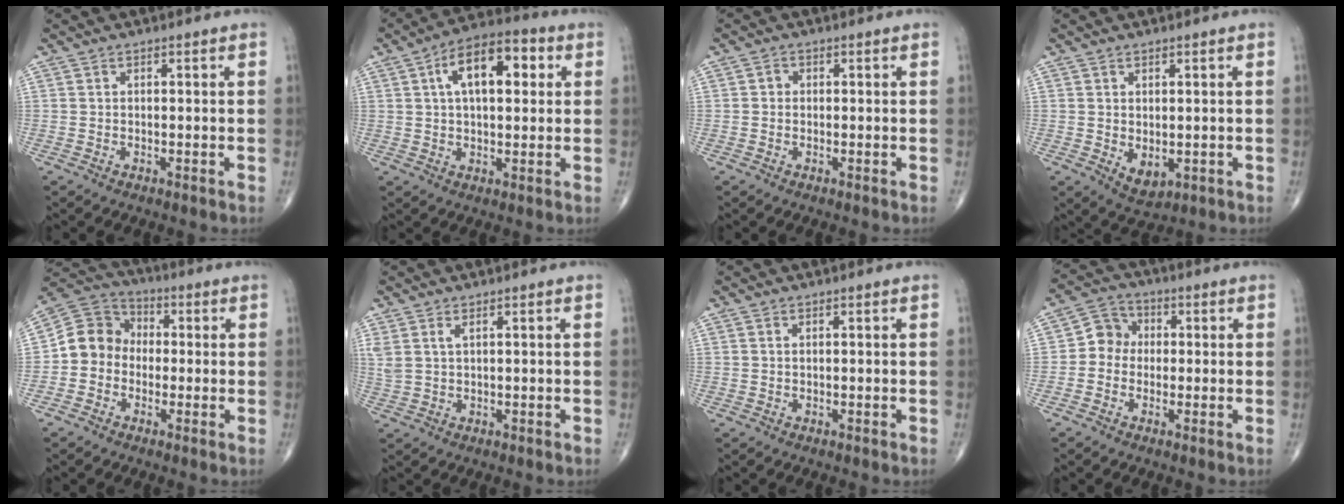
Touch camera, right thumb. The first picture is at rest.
{"total": 12.7, "force": [3.4, 6.4, 10.4], "torque": [-0.151, 0.020, 0.047]}
{"total": 1.2, "force": [0.0, 1.1, 0.5], "torque": [-0.001, 0.003, -0.003]}
{"total": 4.0, "force": [-0.4, 2.5, 3.1], "torque": [-0.040, -0.007, 0.009]}
{"total": 9.0, "force": [-1.0, 8.0, 4.0], "torque": [-0.051, 0.039, -0.035]}
{"total": 2.8, "force": [1.4, 1.0, 2.2], "torque": [-0.060, 0.006, 0.038]}
{"total": 0.0}
{"total": 5.8, "force": [-0.3, 5.1, 2.6], "torque": [-0.020, 0.019, -0.020]}